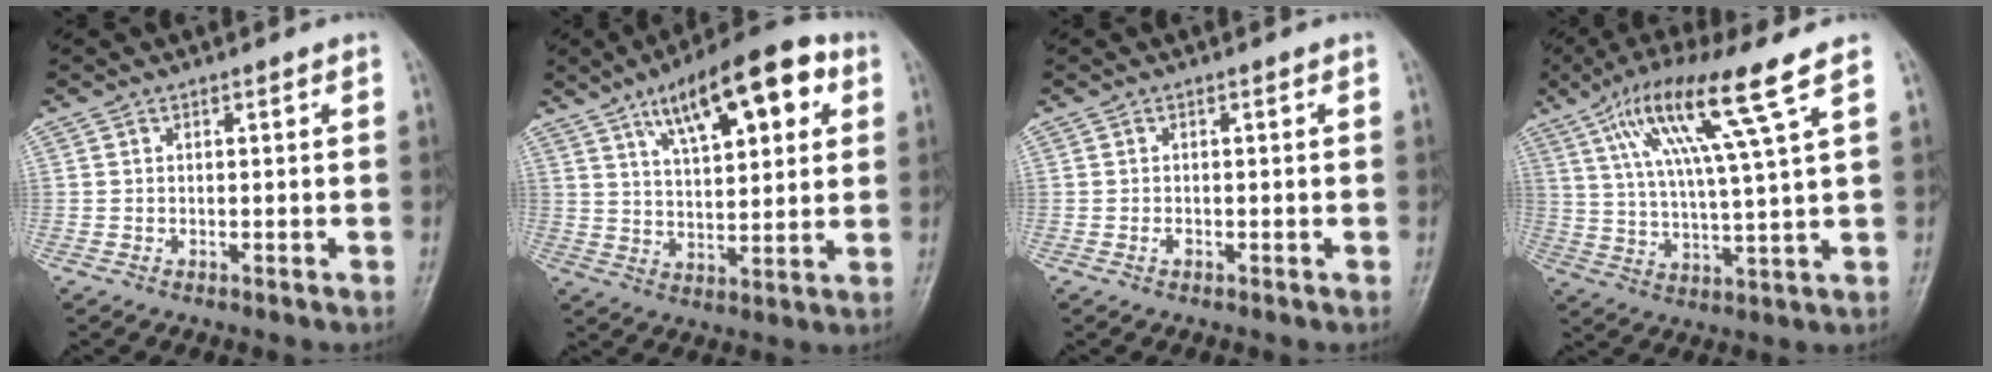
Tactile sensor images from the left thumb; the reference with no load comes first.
{"total": 17.6, "force": [8.0, 6.8, 14.1], "torque": [-0.178, -0.011, 0.122]}
{"total": 0.6, "force": [-0.3, 0.4, 0.4], "torque": [-0.006, 0.000, -0.005]}
{"total": 14.8, "force": [7.5, 0.4, 12.8], "torque": [-0.242, -0.014, 0.136]}